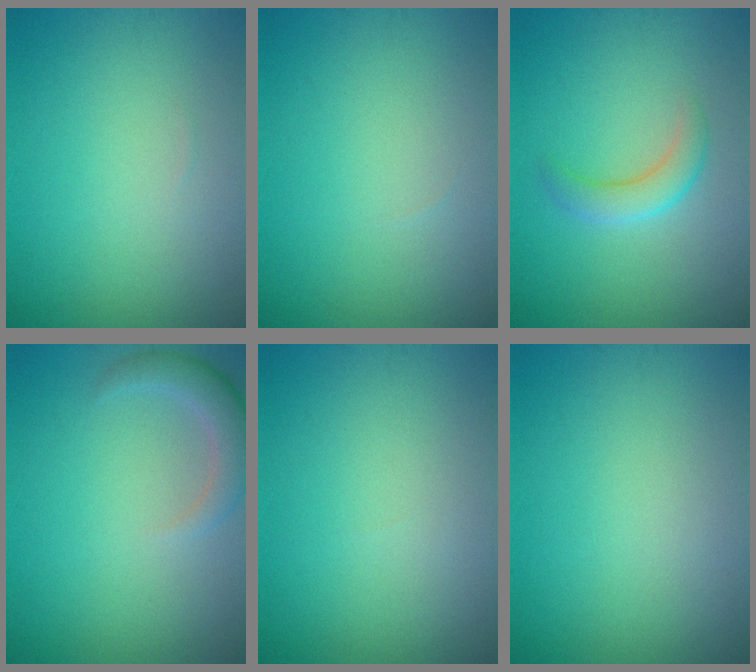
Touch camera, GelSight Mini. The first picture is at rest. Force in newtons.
{"total": 0.0}
{"total": 2.4, "press": 2.4, "slide": 0.1}
{"total": 2.8, "press": 2.7, "slide": 0.4}
{"total": 0.0}
{"total": 0.0}